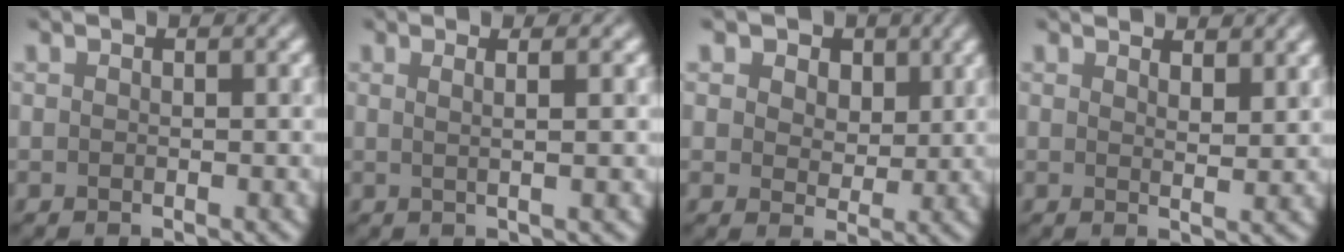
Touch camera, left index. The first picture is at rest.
{"total": 3.1, "force": [1.2, 1.2, 2.7], "torque": [-0.027, 0.009, -0.014]}
{"total": 6.2, "force": [3.3, 4.3, 2.9], "torque": [-0.068, 0.001, 0.045]}
{"total": 2.9, "force": [2.3, 0.6, 1.5], "torque": [-0.016, 0.000, 0.037]}